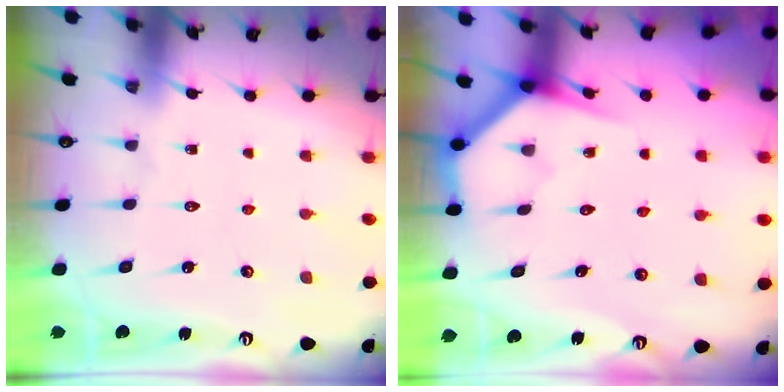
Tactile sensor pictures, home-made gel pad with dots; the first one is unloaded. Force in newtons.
{"total": 3.8, "press": 3.8, "slide": 0.2}